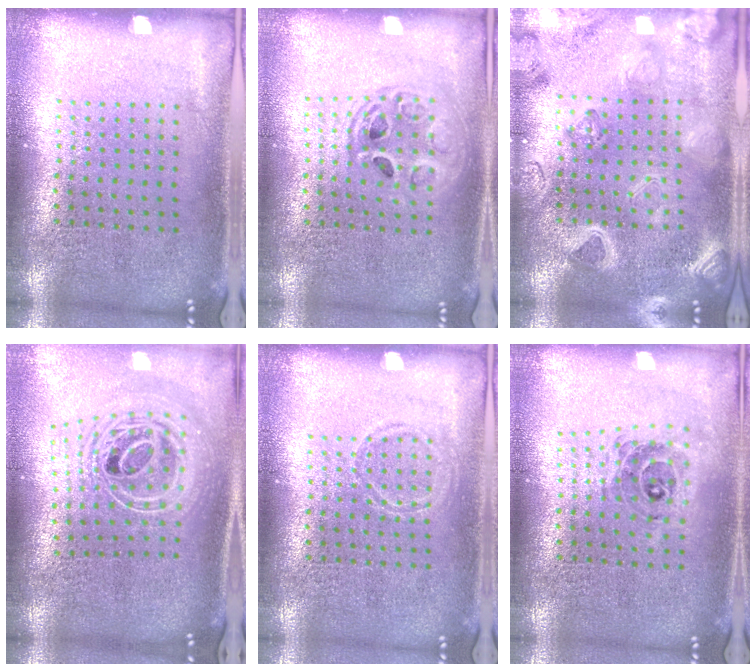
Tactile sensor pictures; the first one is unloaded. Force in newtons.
{"total": 1.6, "press": 1.4, "slide": 0.7}
{"total": 3.2, "press": 3.1, "slide": 1.1}
{"total": 2.7, "press": 2.0, "slide": 1.8}
{"total": 0.8, "press": 0.8, "slide": 0.1}
{"total": 0.6, "press": 0.6, "slide": 0.2}